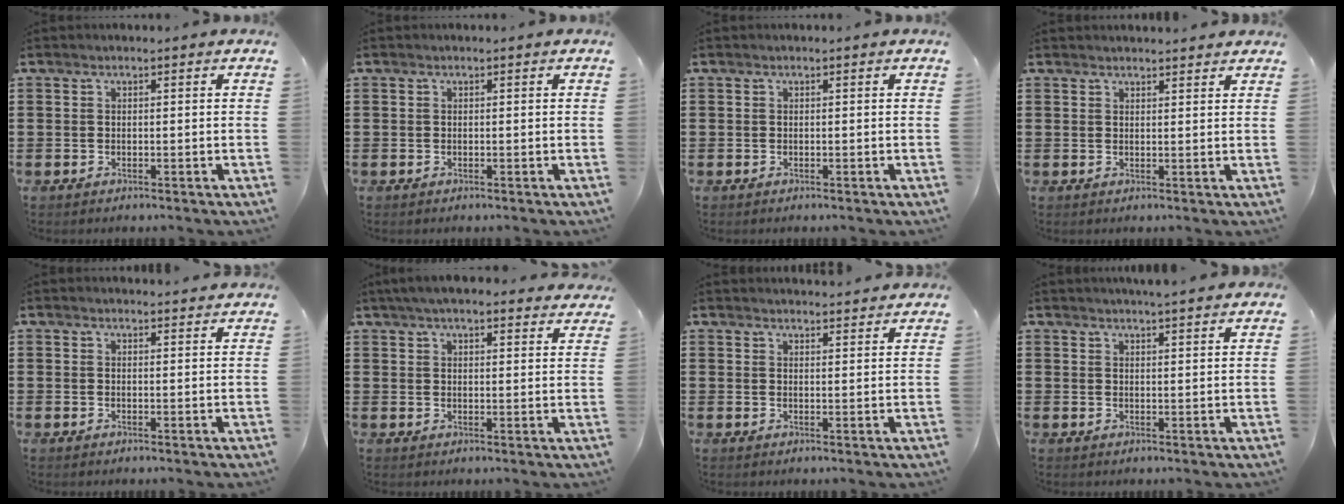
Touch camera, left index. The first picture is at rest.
{"total": 0.0}
{"total": 0.0}
{"total": 1.7, "force": [1.7, 0.1, 0.2], "torque": [-0.008, 0.002, 0.033]}
{"total": 1.7, "force": [1.7, 0.0, 0.2], "torque": [-0.007, 0.000, 0.033]}
{"total": 4.8, "force": [4.4, 0.7, 1.8], "torque": [-0.046, -0.006, 0.080]}
{"total": 2.5, "force": [2.5, -0.1, 0.0], "torque": [-0.008, -0.007, 0.049]}
{"total": 2.6, "force": [2.5, -0.3, 0.7], "torque": [-0.019, -0.005, 0.048]}